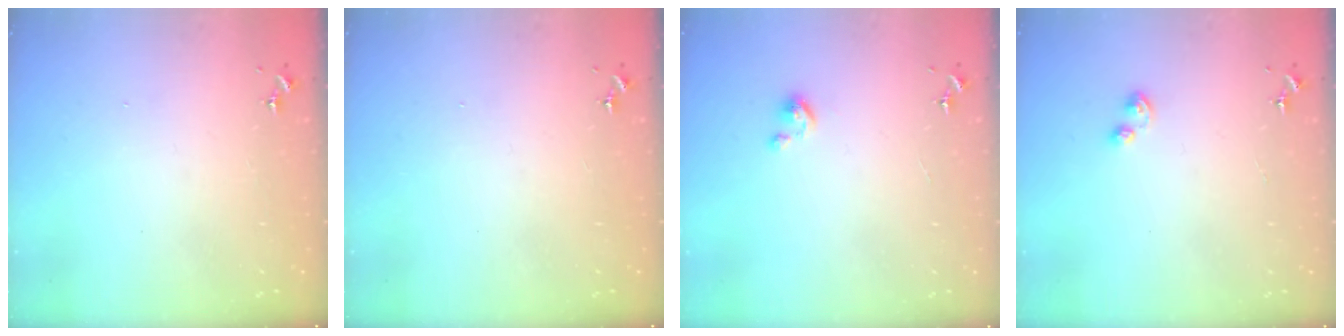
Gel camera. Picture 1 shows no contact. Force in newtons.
{"total": 0.0}
{"total": 2.4, "press": 2.4, "slide": 0.2}
{"total": 3.8, "press": 3.8, "slide": 0.5}